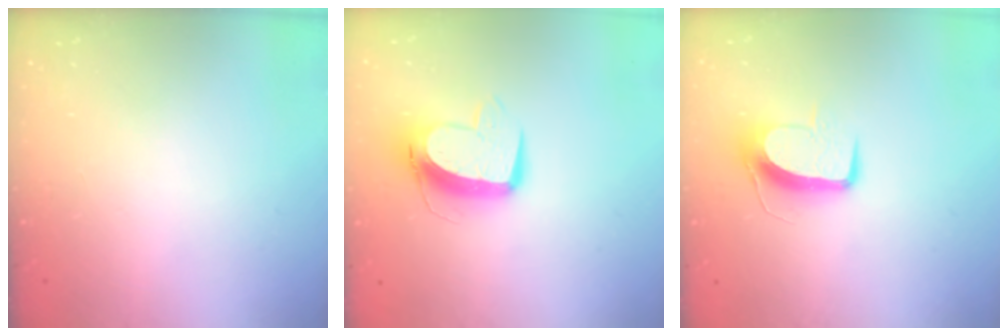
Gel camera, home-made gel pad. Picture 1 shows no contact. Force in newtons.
{"total": 11.7, "press": 11.6, "slide": 1.5}
{"total": 9.6, "press": 9.6, "slide": 0.2}